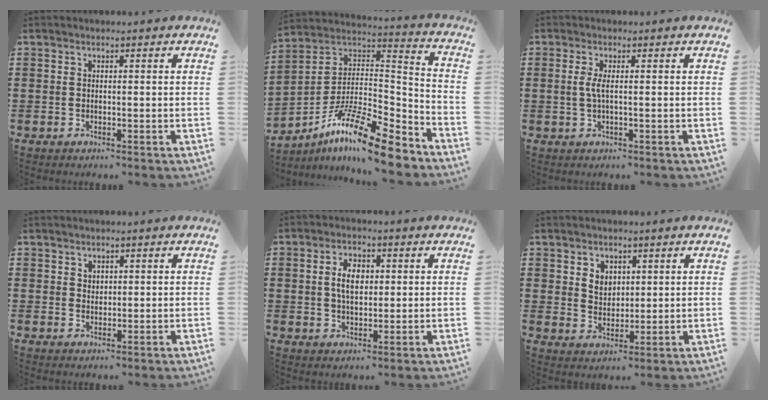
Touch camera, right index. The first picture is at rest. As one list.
[{"total": 14.0, "force": [-10.4, 2.5, 9.0], "torque": [-0.173, 0.019, -0.198]}, {"total": 2.3, "force": [0.0, 0.2, 2.3], "torque": [-0.052, -0.006, -0.004]}, {"total": 1.4, "force": [1.0, 1.0, 0.3], "torque": [-0.006, 0.004, 0.020]}, {"total": 4.7, "force": [0.6, 2.7, 3.8], "torque": [-0.071, 0.010, 0.006]}, {"total": 3.4, "force": [1.8, 2.7, 0.9], "torque": [-0.022, 0.008, 0.031]}]